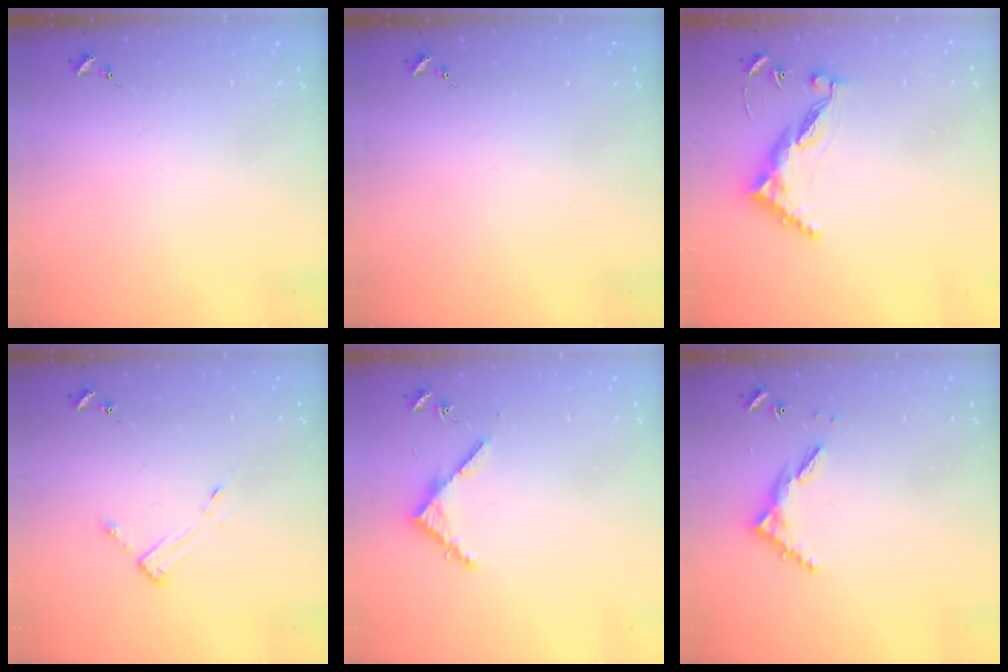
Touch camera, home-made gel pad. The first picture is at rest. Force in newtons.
{"total": 0.0}
{"total": 9.8, "press": 9.7, "slide": 1.0}
{"total": 3.2, "press": 3.2, "slide": 0.3}
{"total": 3.7, "press": 3.7, "slide": 0.3}
{"total": 6.3, "press": 6.3, "slide": 0.5}